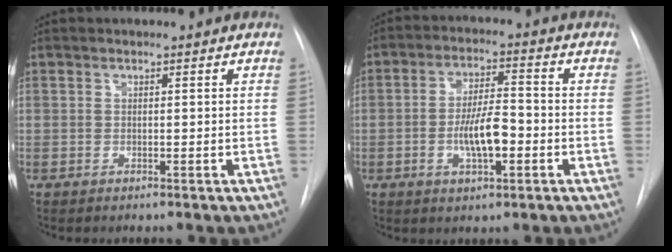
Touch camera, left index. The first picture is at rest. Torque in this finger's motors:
{"motor_torque": [0.88, 0.09, 0.42, 0.10]}